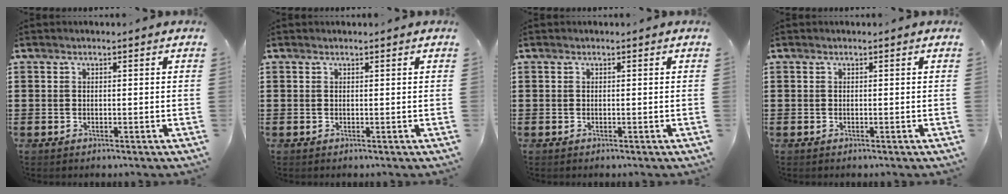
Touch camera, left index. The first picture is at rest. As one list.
[{"total": 0.0}, {"total": 0.0}, {"total": 0.0}]